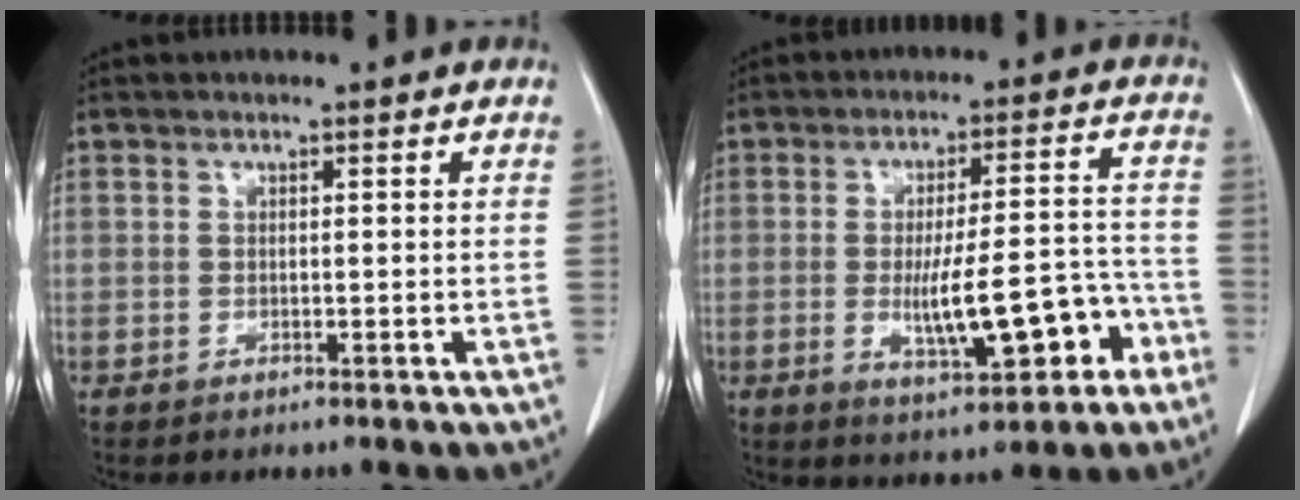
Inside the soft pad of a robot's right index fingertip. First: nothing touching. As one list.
[{"total": 12.1, "force": [-4.1, 3.0, 11.0], "torque": [-0.170, 0.013, -0.052]}]